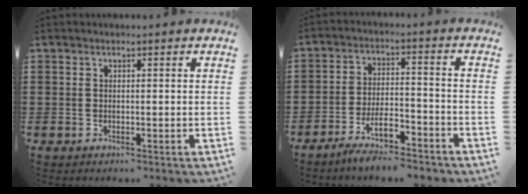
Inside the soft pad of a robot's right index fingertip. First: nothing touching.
{"total": 6.2, "force": [-5.1, 1.4, 3.3], "torque": [-0.067, 0.003, -0.098]}